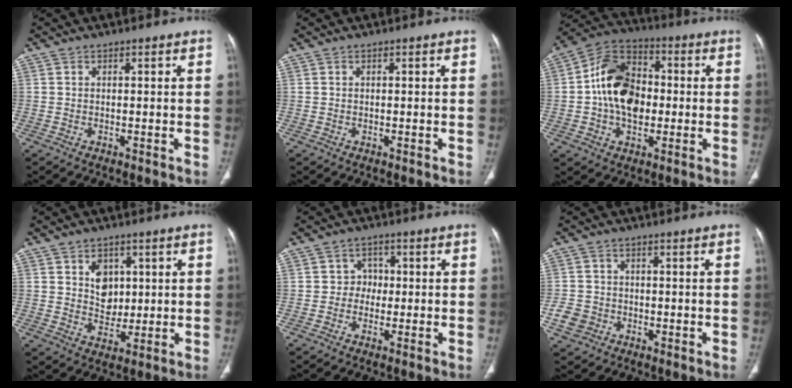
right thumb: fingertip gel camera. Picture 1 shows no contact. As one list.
[{"total": 0.0}, {"total": 15.3, "force": [-0.3, 10.8, 10.9], "torque": [-0.164, 0.029, -0.013]}, {"total": 6.4, "force": [1.9, 5.0, 3.5], "torque": [-0.025, -0.013, 0.036]}, {"total": 3.3, "force": [-0.2, 3.1, 1.1], "torque": [0.011, 0.012, -0.013]}, {"total": 4.6, "force": [-1.4, 4.0, 1.6], "torque": [-0.020, 0.015, -0.024]}]